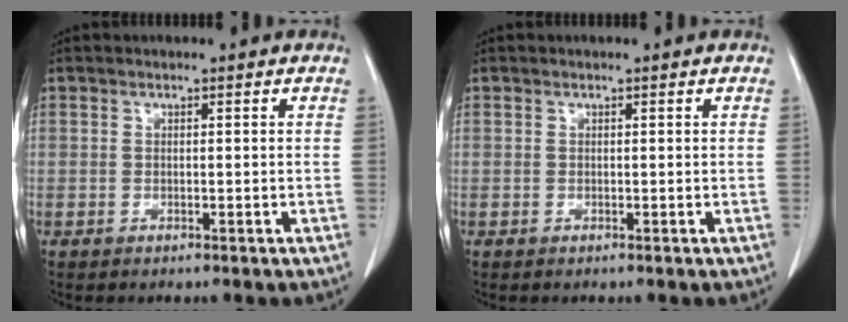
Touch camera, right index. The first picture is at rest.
{"total": 0.0}